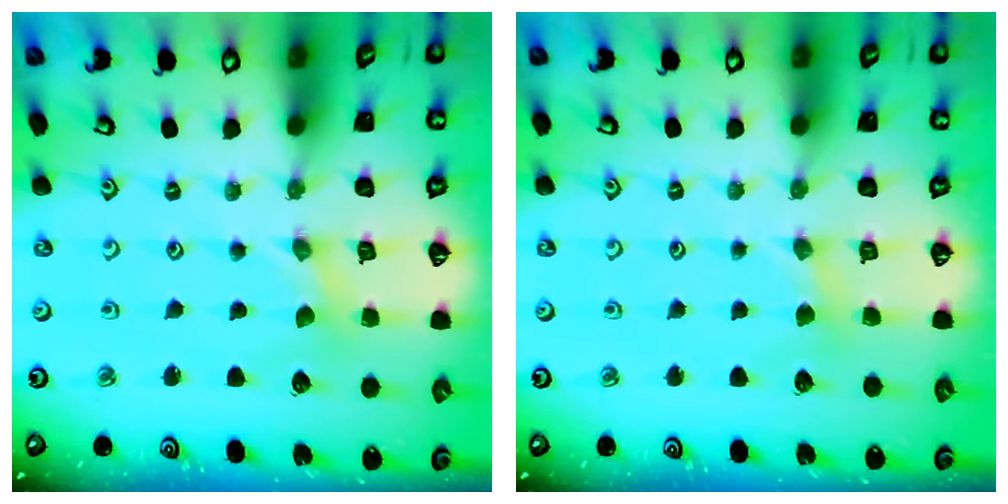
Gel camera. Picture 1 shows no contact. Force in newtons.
{"total": 2.5, "press": 2.5, "slide": 0.5}